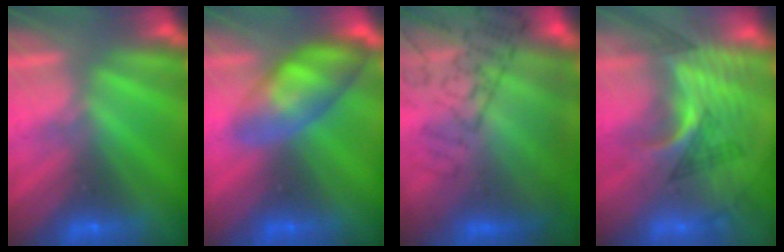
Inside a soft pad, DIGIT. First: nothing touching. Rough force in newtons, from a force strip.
{"total": 4.7}
{"total": 7.5}
{"total": 2.9}